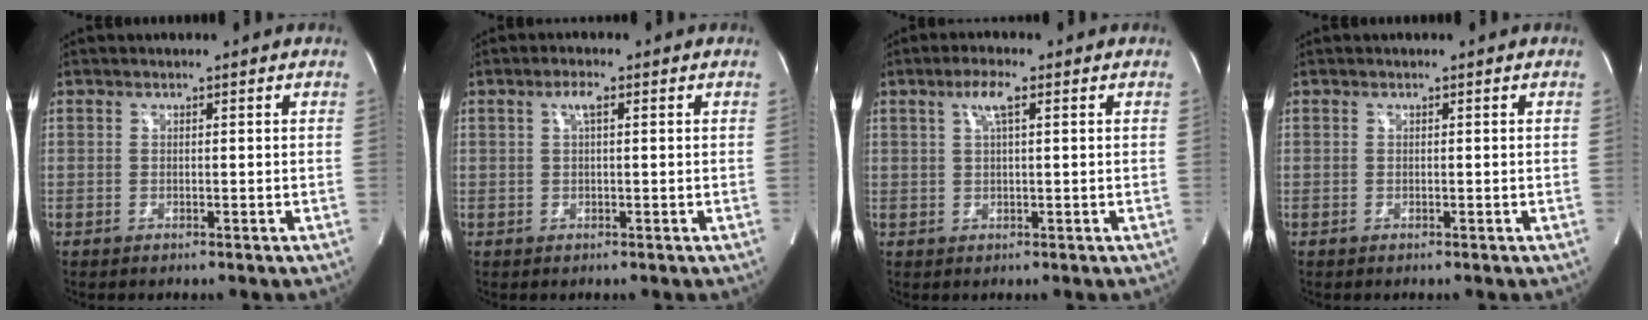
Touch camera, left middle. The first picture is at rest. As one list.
[{"total": 1.9, "force": [0.7, 0.3, 1.7], "torque": [-0.033, 0.005, 0.011]}, {"total": 3.3, "force": [1.4, 0.4, 3.0], "torque": [-0.060, 0.007, 0.027]}, {"total": 0.0}]